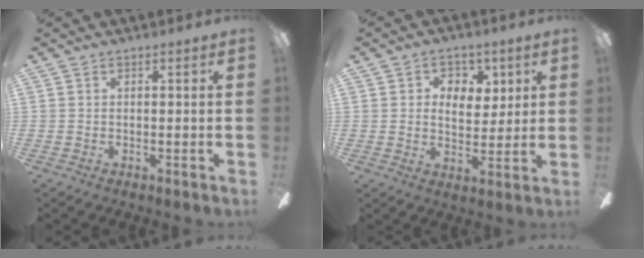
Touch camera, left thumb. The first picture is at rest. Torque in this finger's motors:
{"motor_torque": [0.29, -0.04, 0.02, -0.15, 0.01]}